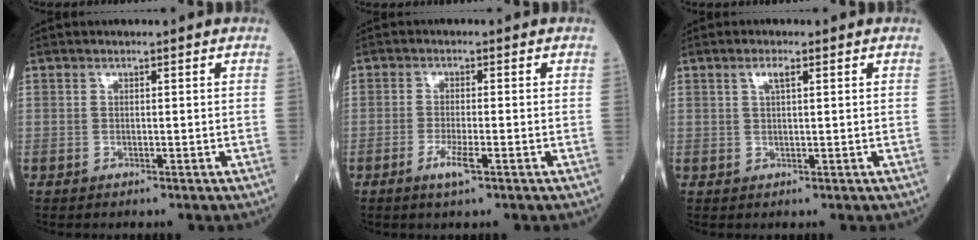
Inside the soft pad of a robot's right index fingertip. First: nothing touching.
{"total": 3.1, "force": [-1.6, 0.2, 2.7], "torque": [-0.057, -0.005, -0.031]}
{"total": 1.9, "force": [0.9, 0.3, 1.6], "torque": [-0.034, 0.004, 0.017]}